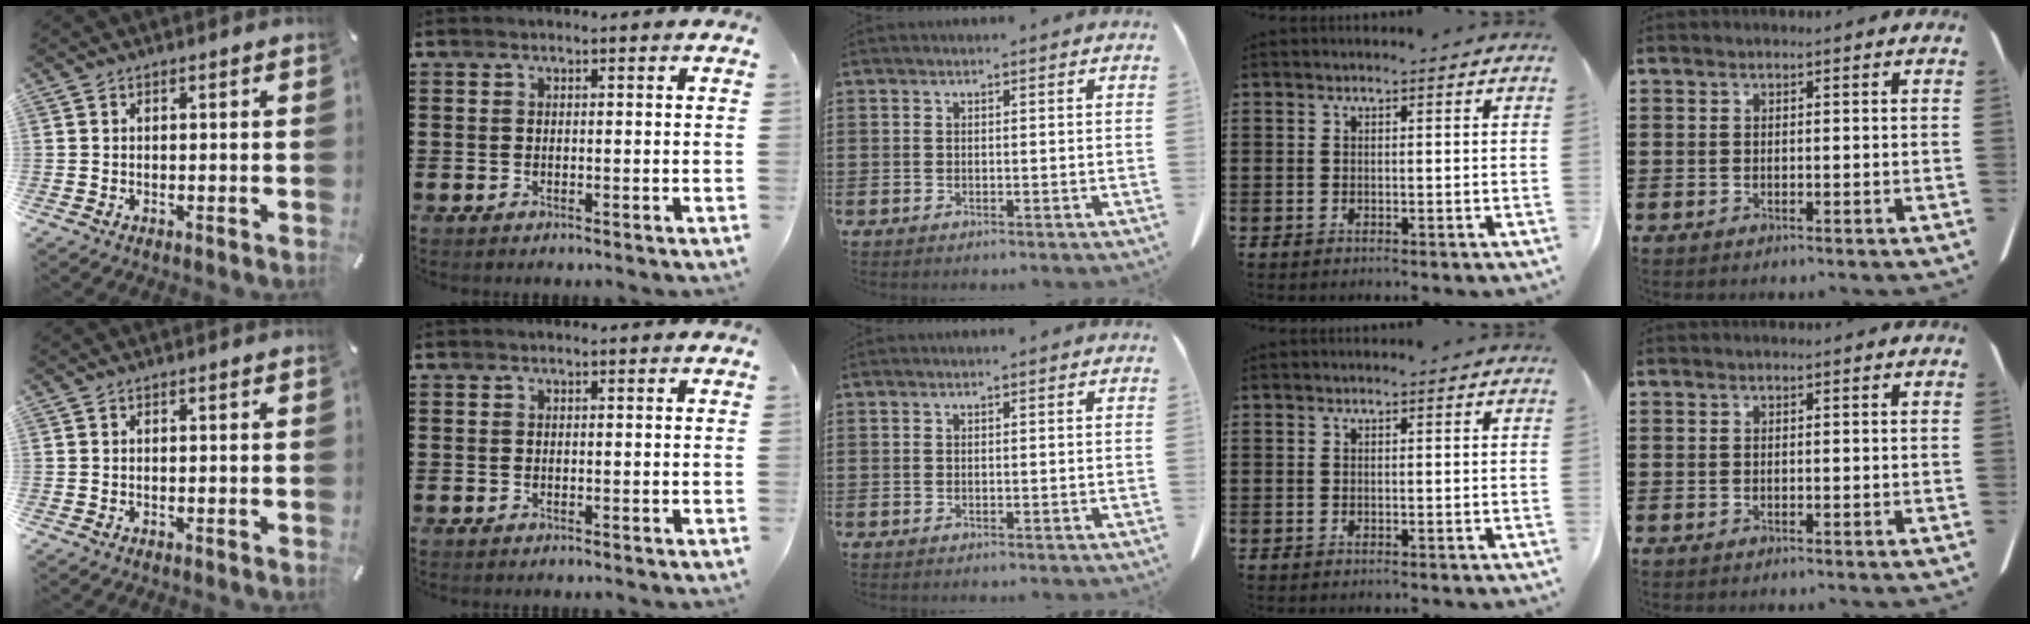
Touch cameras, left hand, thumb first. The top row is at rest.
{}